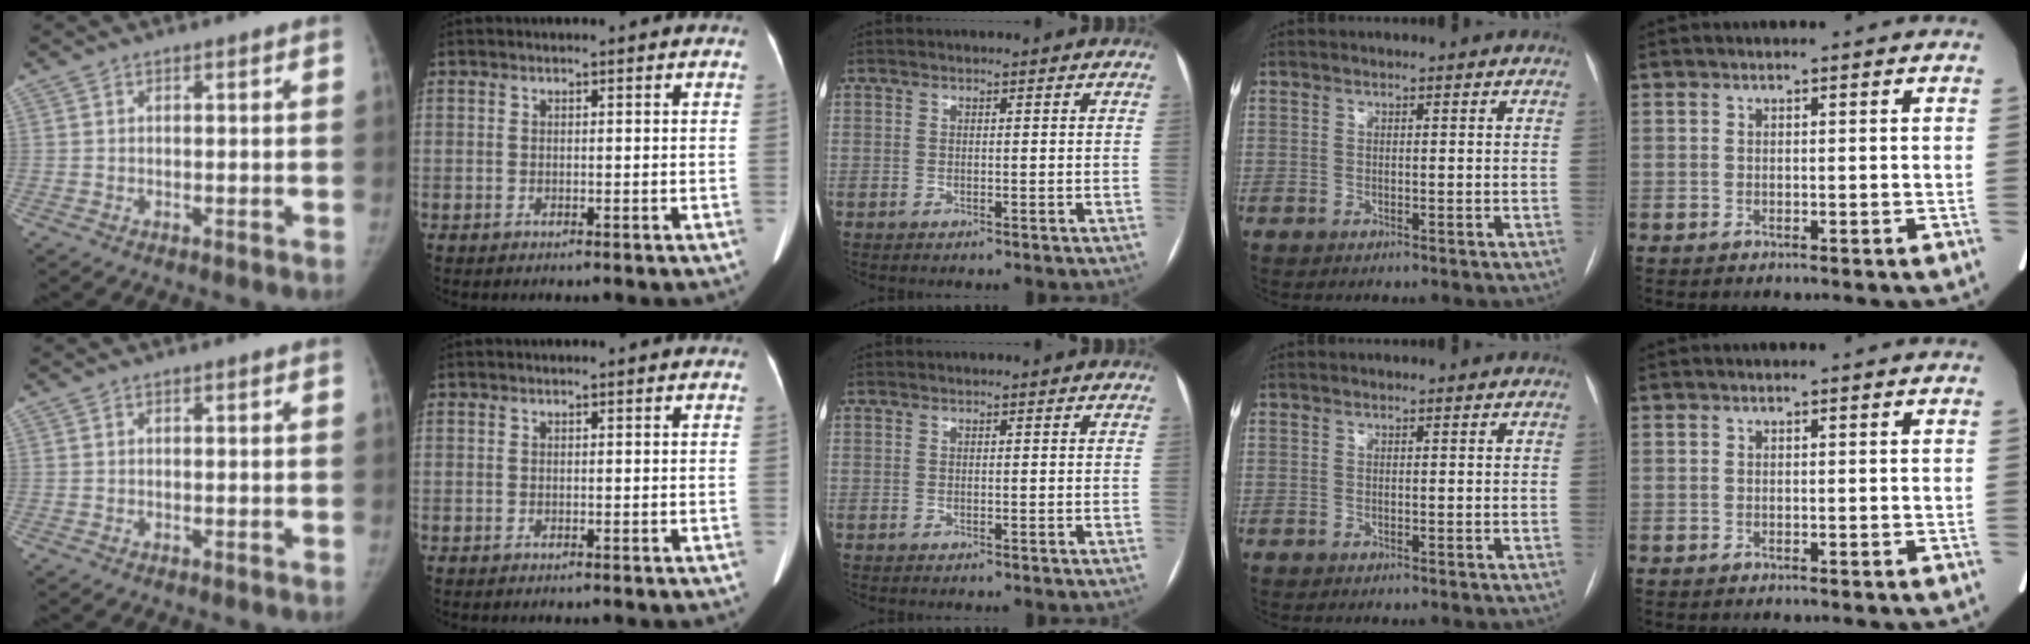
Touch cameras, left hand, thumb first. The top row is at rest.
{}